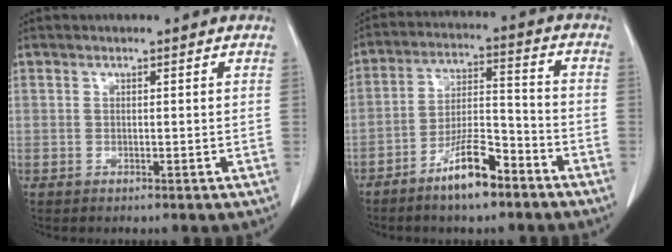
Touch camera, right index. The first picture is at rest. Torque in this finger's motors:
{"motor_torque": [0.96, -0.92, 0.52, 0.06]}